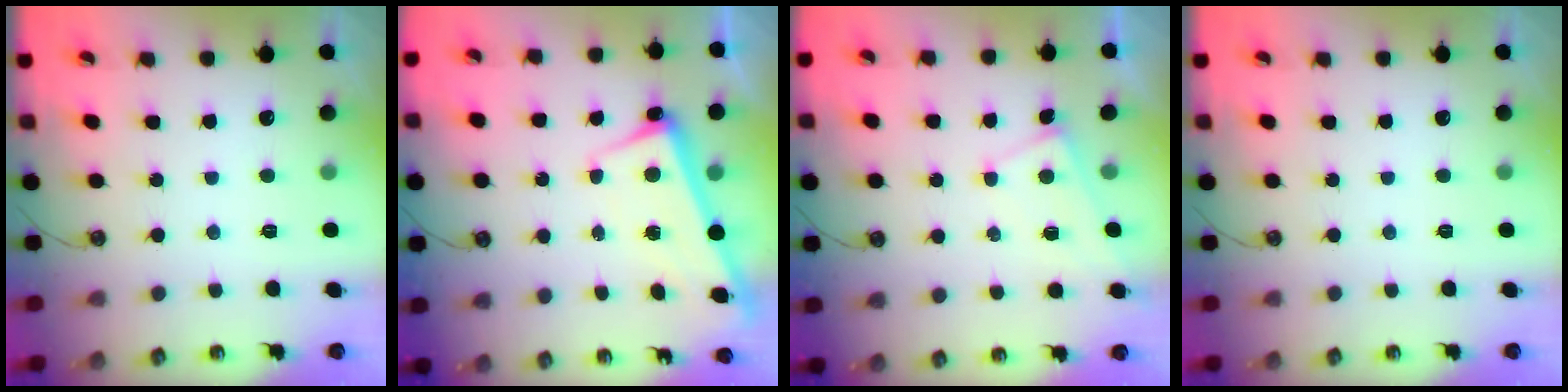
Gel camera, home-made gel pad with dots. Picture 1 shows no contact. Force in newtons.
{"total": 2.6, "press": 2.6, "slide": 0.5}
{"total": 0.6, "press": 0.6, "slide": 0.2}
{"total": 0.0}